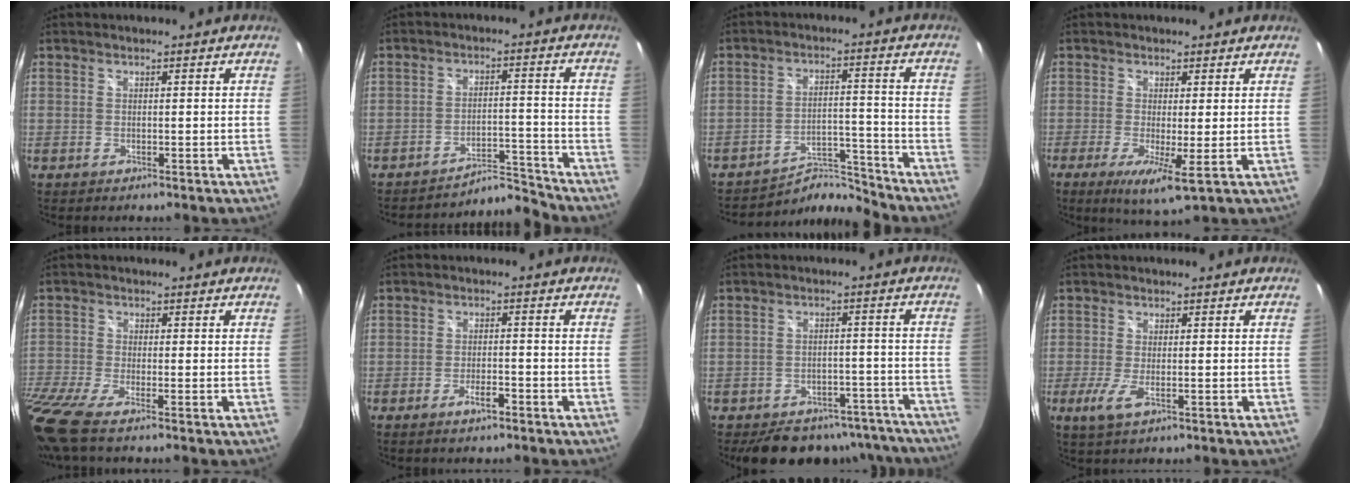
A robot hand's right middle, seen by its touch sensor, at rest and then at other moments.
{"total": 6.4, "force": [-6.3, -0.6, -1.0], "torque": [0.008, 0.023, -0.103]}
{"total": 7.4, "force": [-7.3, 0.9, -0.1], "torque": [-0.010, 0.027, -0.121]}
{"total": 6.0, "force": [-1.2, 0.6, 5.9], "torque": [-0.114, -0.019, -0.021]}
{"total": 10.0, "force": [-7.4, 0.9, 6.6], "torque": [-0.159, -0.051, -0.143]}
{"total": 3.0, "force": [-2.2, 0.6, 1.9], "torque": [-0.046, 0.002, -0.037]}
{"total": 18.3, "force": [-15.6, 7.6, 5.9], "torque": [-0.113, 0.033, -0.178]}
{"total": 3.5, "force": [-1.2, 0.7, 3.2], "torque": [-0.070, -0.009, -0.023]}